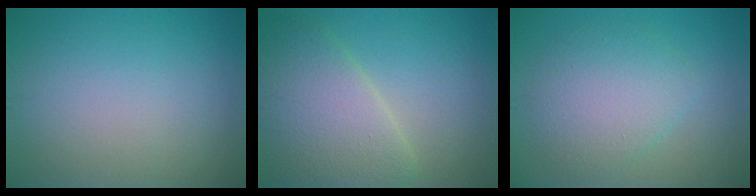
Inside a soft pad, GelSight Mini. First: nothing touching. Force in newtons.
{"total": 6.7, "press": 6.7, "slide": 0.2}
{"total": 4.8, "press": 4.8, "slide": 0.2}